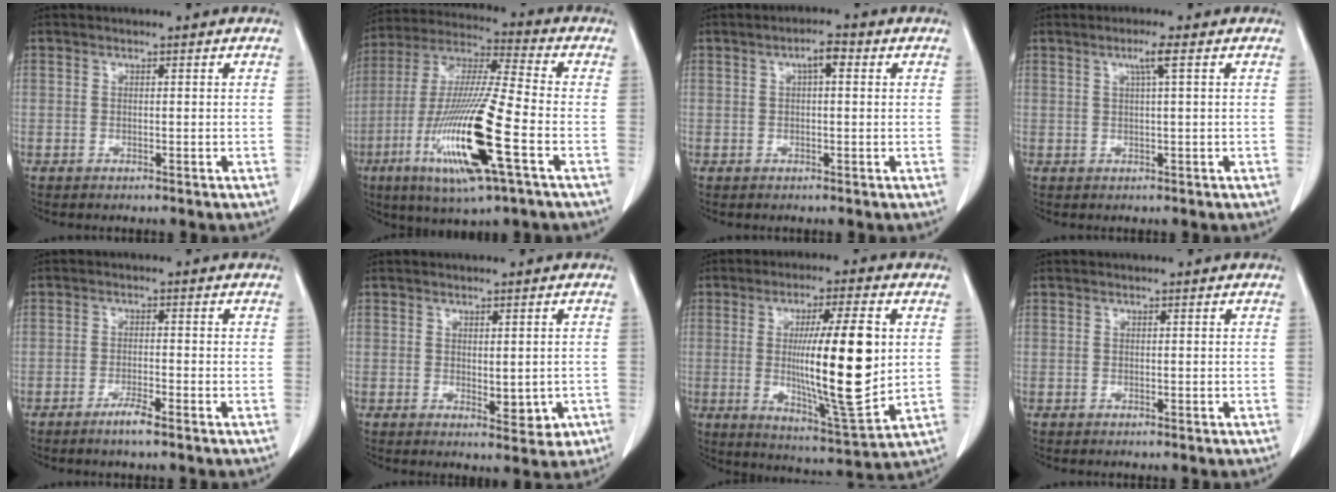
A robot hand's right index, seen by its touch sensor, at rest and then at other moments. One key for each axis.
{"total": 19.4, "fx": -6.6, "fy": 1.2, "fz": 18.1, "tx": -0.385, "ty": -0.031, "tz": -0.124}
{"total": 2.7, "fx": 0.9, "fy": 0.7, "fz": 2.5, "tx": -0.044, "ty": 0.010, "tz": 0.012}
{"total": 2.4, "fx": 0.9, "fy": -0.5, "fz": 2.2, "tx": -0.044, "ty": 0.001, "tz": 0.018}
{"total": 2.8, "fx": -2.0, "fy": -0.1, "fz": 2.0, "tx": -0.040, "ty": -0.003, "tz": -0.038}
{"total": 4.3, "fx": -0.7, "fy": 1.9, "fz": 3.8, "tx": -0.040, "ty": -0.008, "tz": -0.001}
{"total": 16.5, "fx": 1.2, "fy": 1.5, "fz": 16.4, "tx": -0.275, "ty": -0.018, "tz": 0.021}
{"total": 0.0}